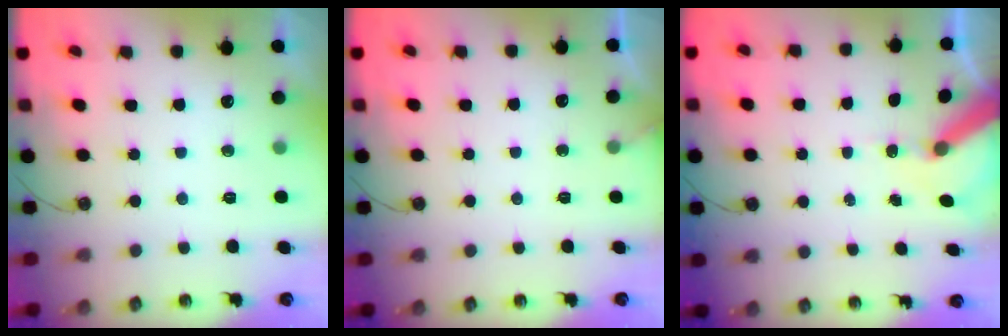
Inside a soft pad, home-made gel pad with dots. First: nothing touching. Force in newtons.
{"total": 2.2, "press": 2.2, "slide": 0.1}
{"total": 9.1, "press": 9.0, "slide": 1.4}